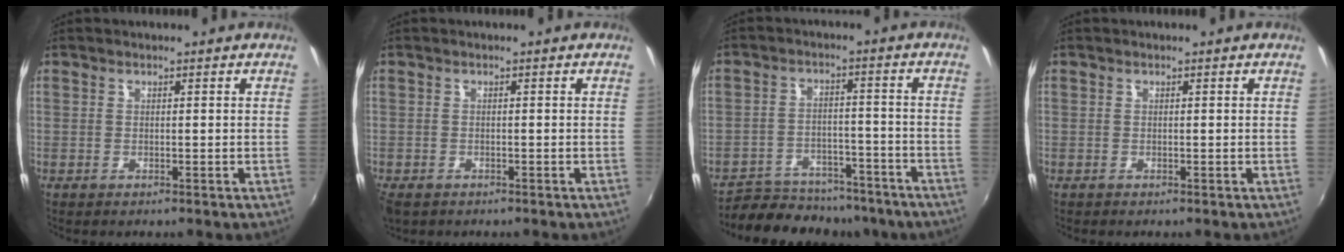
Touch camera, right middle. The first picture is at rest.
{"total": 3.6, "force": [-2.3, 2.1, 1.8], "torque": [-0.044, -0.015, -0.040]}
{"total": 18.8, "force": [-15.9, 7.3, 6.8], "torque": [-0.146, 0.004, -0.211]}
{"total": 0.0}